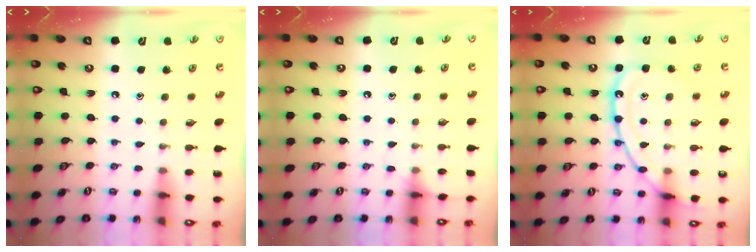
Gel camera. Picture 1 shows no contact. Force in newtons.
{"total": 6.4, "press": 6.3, "slide": 0.9}
{"total": 14.9, "press": 14.9, "slide": 1.0}